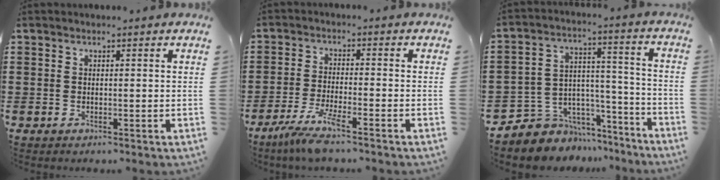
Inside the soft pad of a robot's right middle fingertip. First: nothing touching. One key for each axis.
{"total": 5.7, "fx": -4.2, "fy": -0.1, "fz": 3.8, "tx": -0.090, "ty": -0.020, "tz": -0.081}
{"total": 6.5, "fx": -4.9, "fy": 4.3, "fz": -0.4, "tx": -0.010, "ty": 0.009, "tz": -0.091}